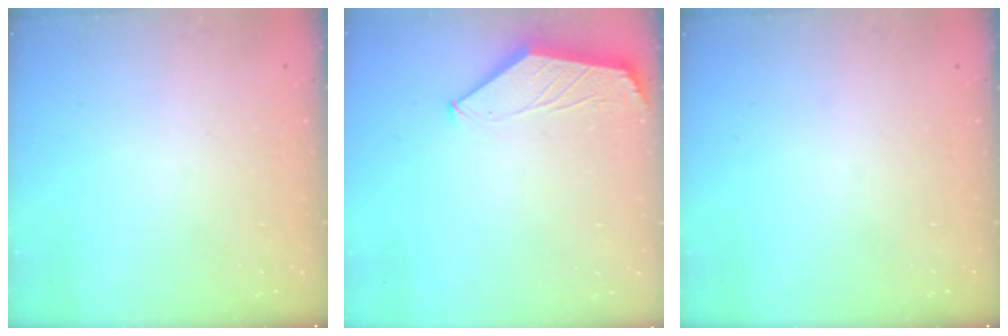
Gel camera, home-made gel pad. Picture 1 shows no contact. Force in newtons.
{"total": 1.5, "press": 1.5, "slide": 0.4}
{"total": 0.0}